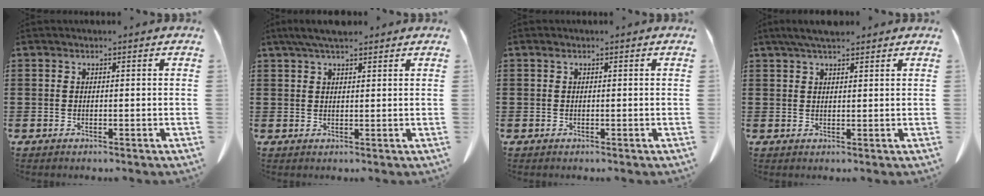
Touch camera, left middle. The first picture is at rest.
{"total": 3.8, "force": [2.8, 0.9, 2.5], "torque": [-0.056, 0.001, 0.052]}
{"total": 0.5, "force": [0.2, 0.4, 0.3], "torque": [-0.007, 0.003, 0.005]}
{"total": 3.7, "force": [2.8, 0.8, 2.3], "torque": [-0.052, 0.001, 0.053]}